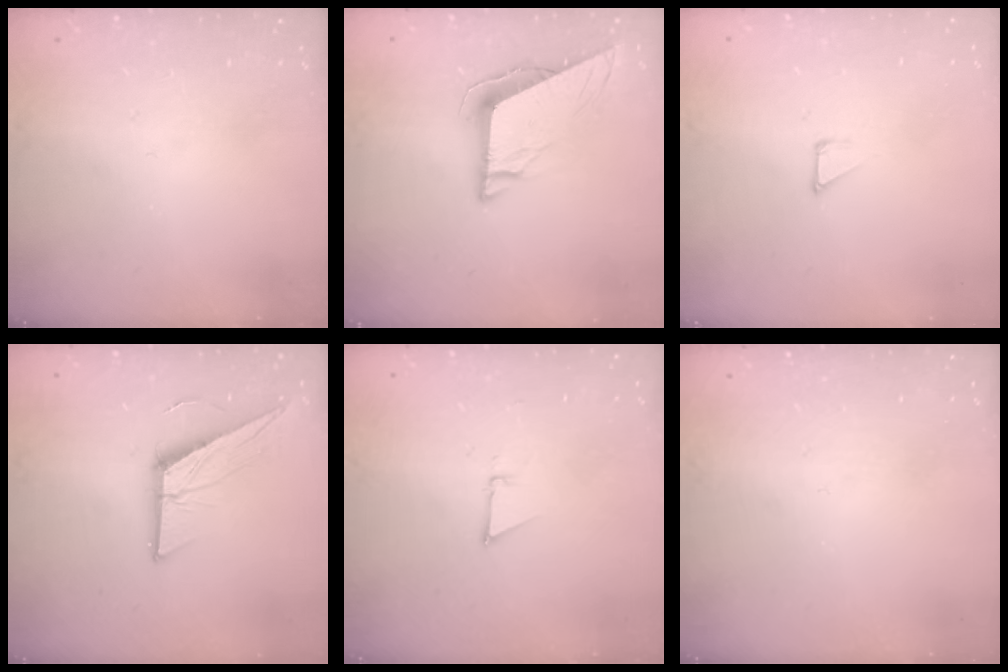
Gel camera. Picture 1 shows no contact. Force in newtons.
{"total": 9.0, "press": 8.9, "slide": 1.5}
{"total": 1.2, "press": 1.2, "slide": 0.0}
{"total": 13.3, "press": 13.3, "slide": 0.7}
{"total": 3.0, "press": 2.9, "slide": 0.8}
{"total": 0.0}